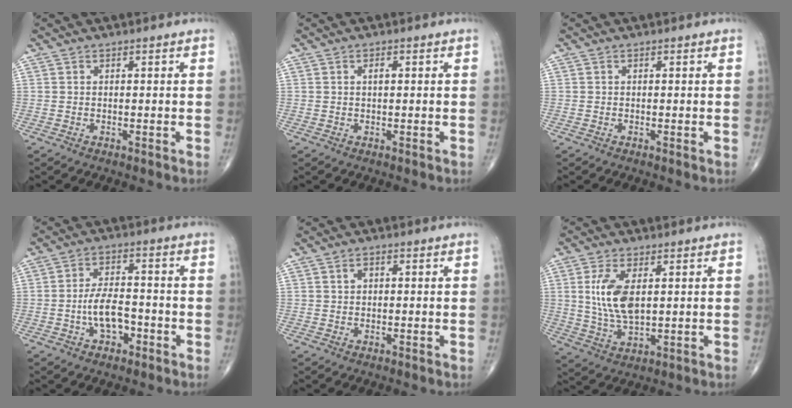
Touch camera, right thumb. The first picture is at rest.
{"total": 1.3, "force": [0.3, 0.6, 1.1], "torque": [-0.020, 0.002, 0.004]}
{"total": 0.0}
{"total": 6.9, "force": [-2.3, 3.8, 5.2], "torque": [-0.087, 0.025, -0.042]}
{"total": 1.7, "force": [0.4, 1.2, 1.1], "torque": [-0.018, 0.007, 0.006]}
{"total": 9.6, "force": [1.9, 4.6, 8.2], "torque": [-0.167, -0.013, 0.043]}